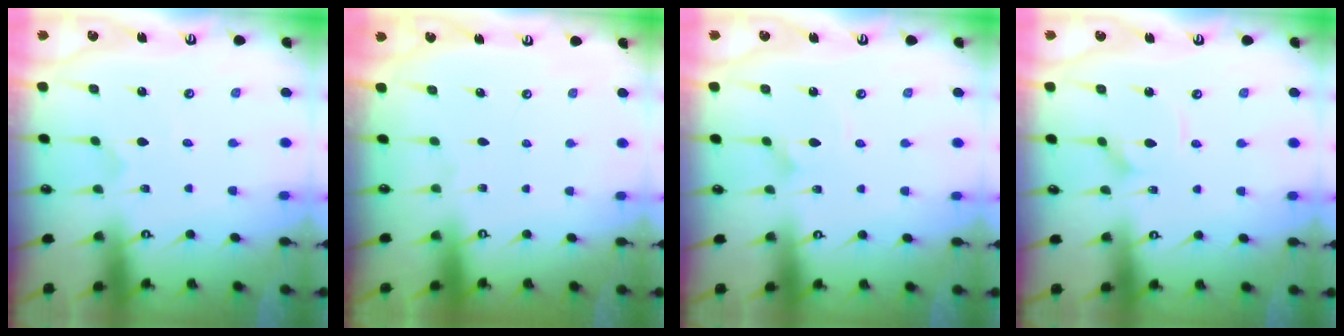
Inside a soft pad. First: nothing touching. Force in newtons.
{"total": 0.0}
{"total": 1.0, "press": 1.0, "slide": 0.0}
{"total": 2.0, "press": 2.0, "slide": 0.3}